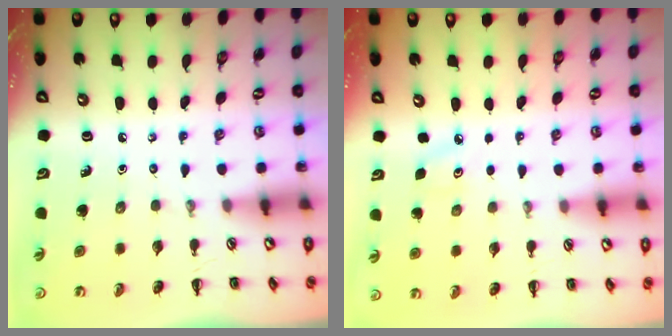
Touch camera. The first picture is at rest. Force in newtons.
{"total": 5.4, "press": 5.2, "slide": 1.7}